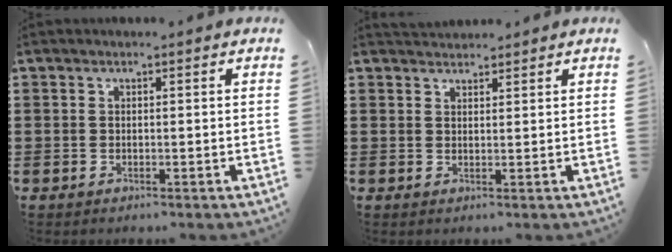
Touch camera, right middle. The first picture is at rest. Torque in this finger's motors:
{"motor_torque": [0.24, -0.15, 0.01, -0.01]}